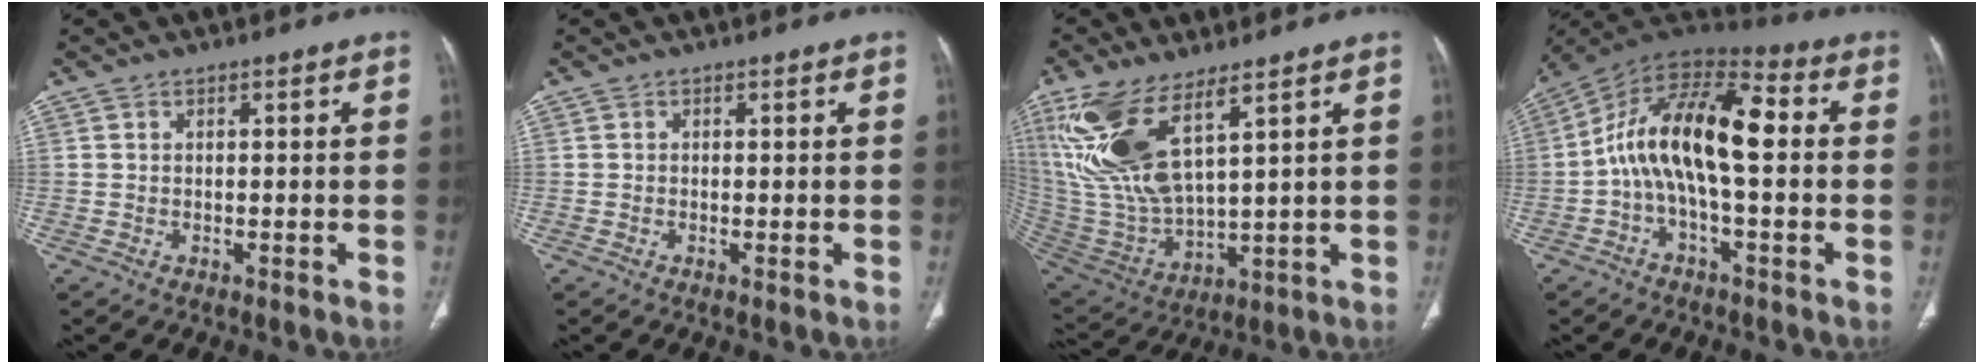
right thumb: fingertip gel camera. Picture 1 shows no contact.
{"total": 0.0}
{"total": 17.5, "force": [9.0, 6.3, 13.6], "torque": [-0.291, -0.039, 0.199]}
{"total": 16.0, "force": [-0.3, 7.1, 14.3], "torque": [-0.240, 0.053, -0.015]}